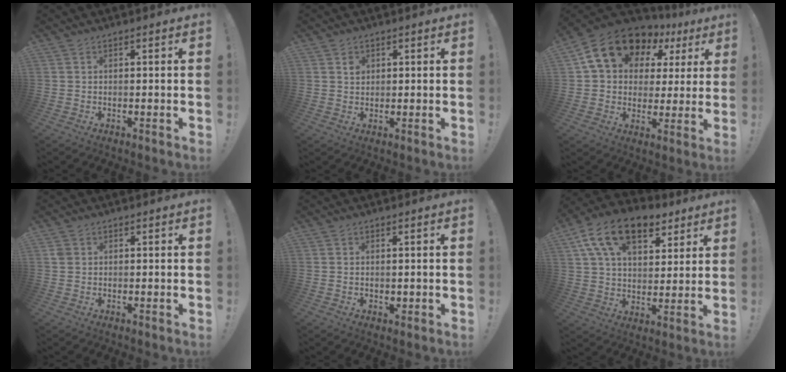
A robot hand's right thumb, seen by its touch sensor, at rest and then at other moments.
{"total": 1.8, "force": [0.9, 1.4, 0.5], "torque": [0.008, -0.006, 0.013]}
{"total": 16.8, "force": [9.6, 11.0, 8.3], "torque": [-0.131, -0.053, 0.182]}
{"total": 1.8, "force": [0.5, 1.4, 0.9], "torque": [-0.014, 0.003, 0.010]}
{"total": 0.9, "force": [0.1, 0.8, 0.4], "torque": [-0.001, 0.000, 0.002]}
{"total": 17.1, "force": [9.3, 9.8, 10.4], "torque": [-0.168, -0.044, 0.169]}